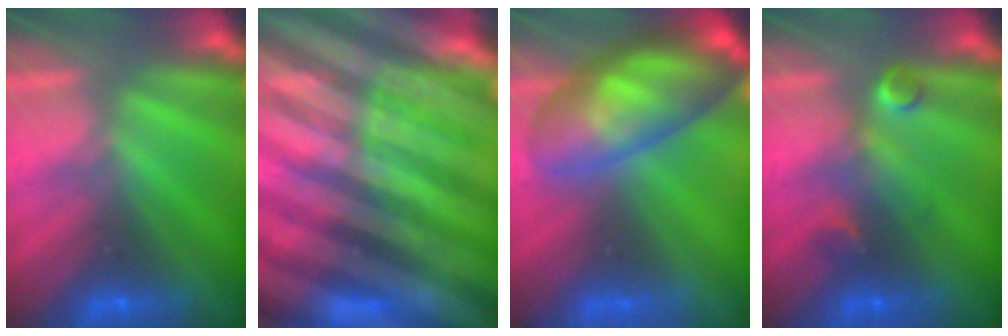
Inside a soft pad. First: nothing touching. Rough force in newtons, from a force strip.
{"total": 5.6}
{"total": 8.9}
{"total": 3.1}